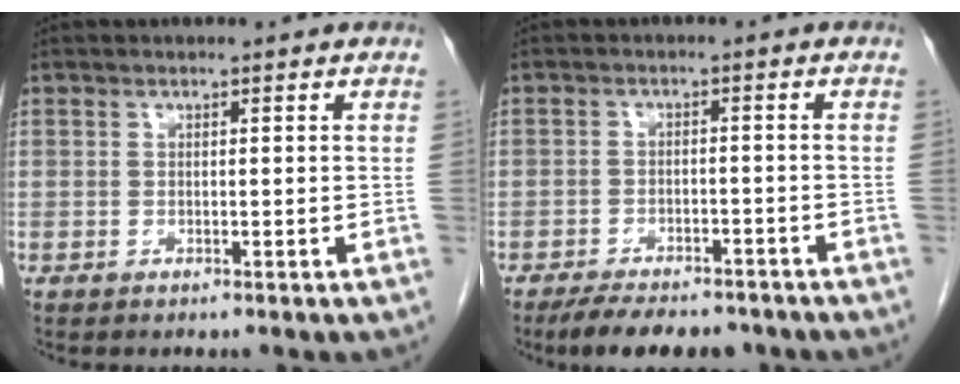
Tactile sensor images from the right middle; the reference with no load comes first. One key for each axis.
{"total": 9.5, "fx": -7.9, "fy": 3.4, "fz": 4.0, "tx": -0.053, "ty": -0.003, "tz": -0.114}